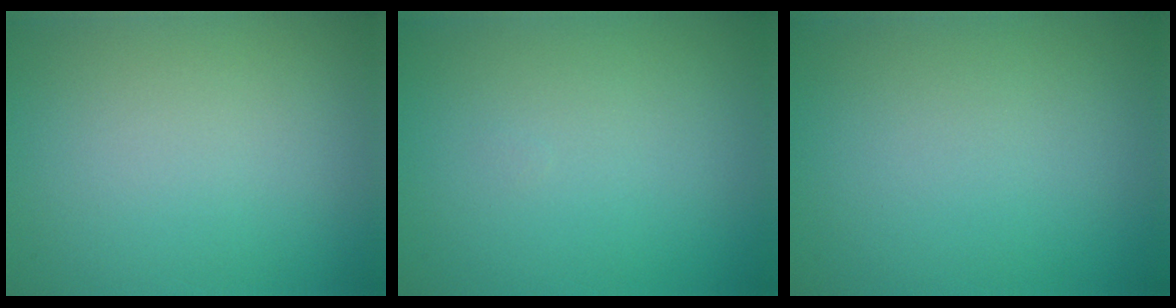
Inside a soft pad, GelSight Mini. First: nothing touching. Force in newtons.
{"total": 0.0}
{"total": 0.0}